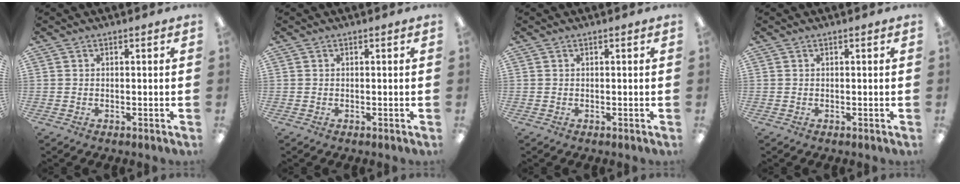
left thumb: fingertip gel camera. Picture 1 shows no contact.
{"total": 0.0}
{"total": 0.0}
{"total": 0.0}